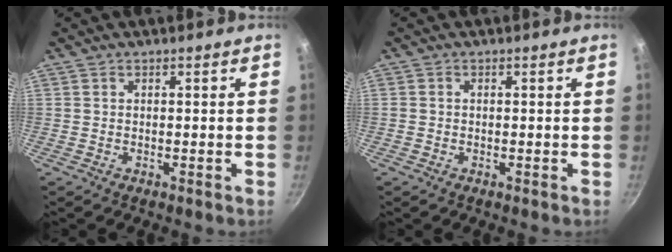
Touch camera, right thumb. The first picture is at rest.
{"total": 0.7, "force": [-0.2, 0.6, 0.2], "torque": [-0.005, 0.002, -0.004]}